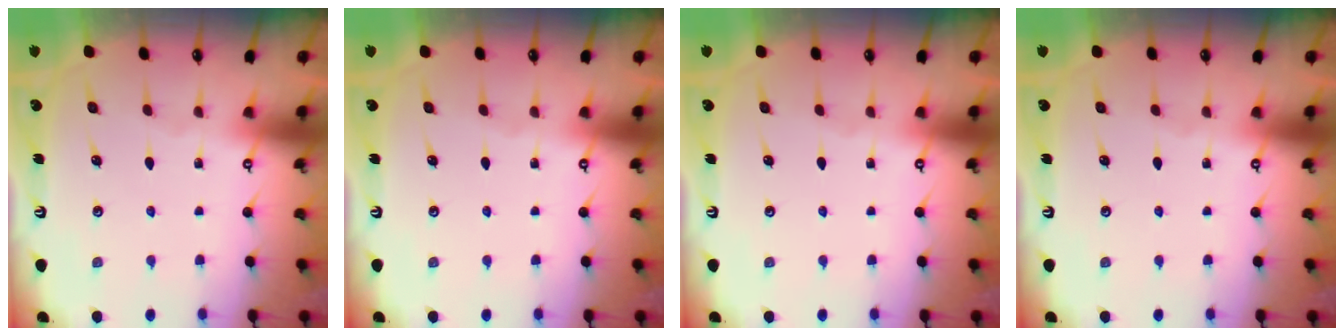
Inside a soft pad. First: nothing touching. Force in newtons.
{"total": 0.0}
{"total": 0.0}
{"total": 0.0}